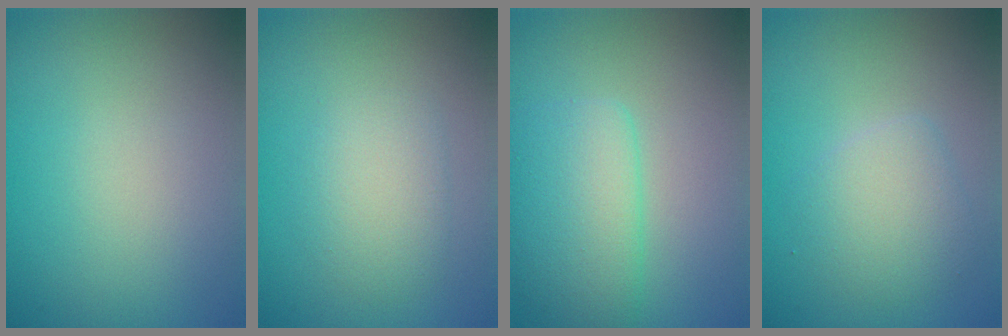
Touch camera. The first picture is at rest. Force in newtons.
{"total": 2.4, "press": 2.3, "slide": 0.4}
{"total": 4.5, "press": 4.5, "slide": 0.3}
{"total": 2.7, "press": 2.7, "slide": 0.1}